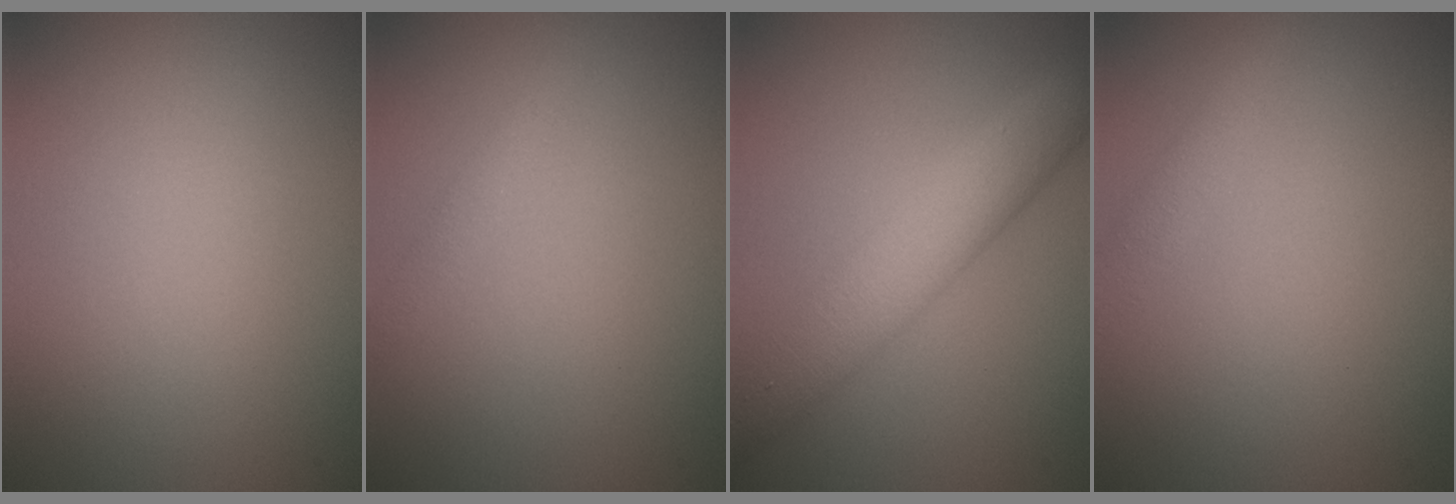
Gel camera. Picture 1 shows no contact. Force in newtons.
{"total": 1.3, "press": 1.3, "slide": 0.1}
{"total": 5.3, "press": 5.3, "slide": 0.3}
{"total": 1.9, "press": 1.9, "slide": 0.0}